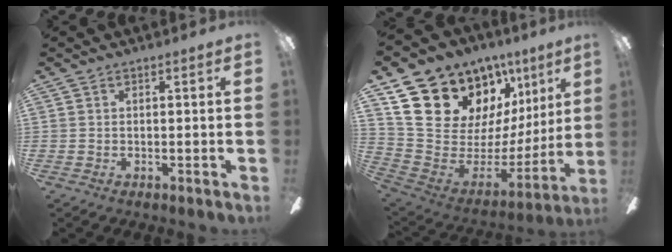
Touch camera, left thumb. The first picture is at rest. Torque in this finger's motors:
{"motor_torque": [0.68, 0.90, 1.22, -1.55, 0.17]}